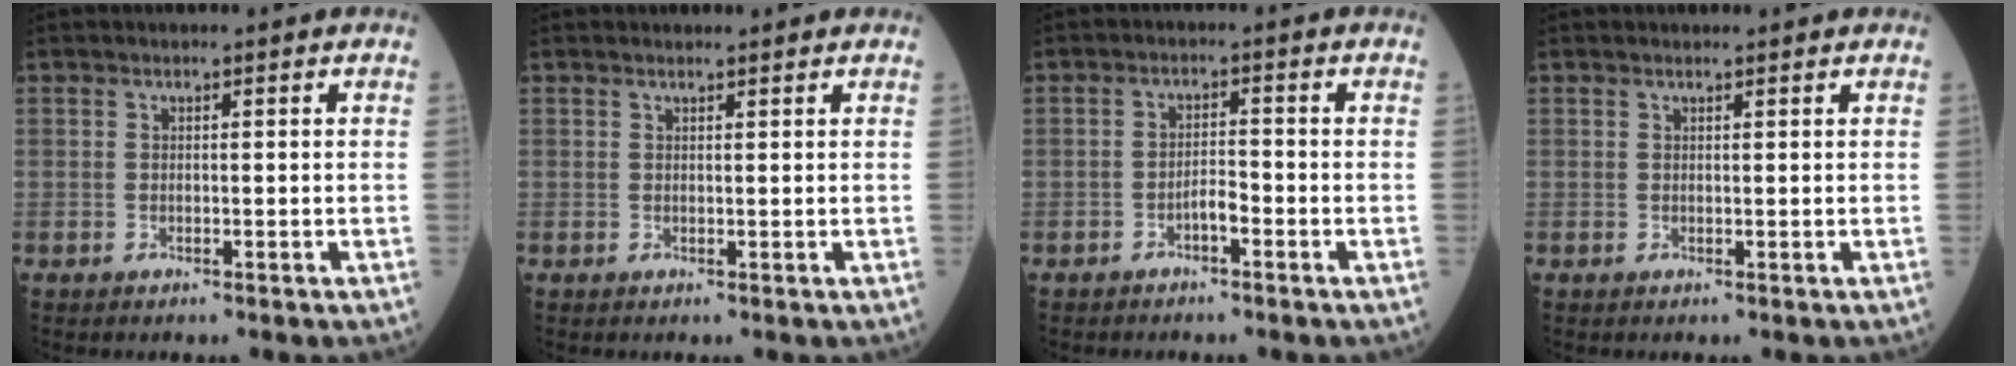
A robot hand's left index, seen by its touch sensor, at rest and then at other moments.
{"total": 1.9, "force": [1.9, 0.1, 0.5], "torque": [-0.010, 0.011, 0.025]}
{"total": 2.2, "force": [-1.4, 0.4, 1.6], "torque": [-0.025, 0.004, -0.026]}
{"total": 1.4, "force": [1.4, 0.0, 0.4], "torque": [-0.009, 0.010, 0.020]}